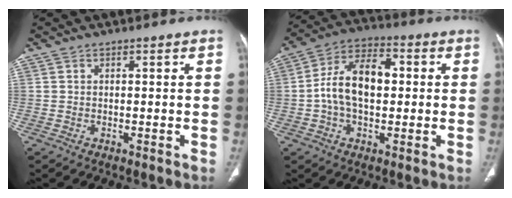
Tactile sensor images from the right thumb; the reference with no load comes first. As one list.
[{"total": 12.7, "force": [0.4, 7.6, 10.2], "torque": [-0.176, 0.031, -0.002]}]